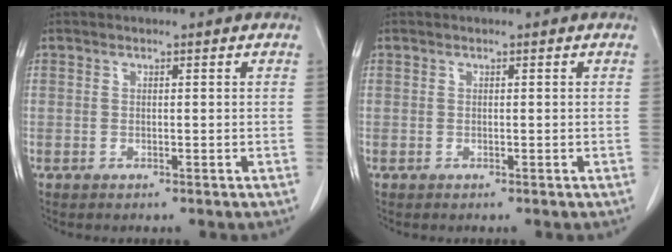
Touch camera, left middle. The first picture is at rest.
{"total": 0.0}